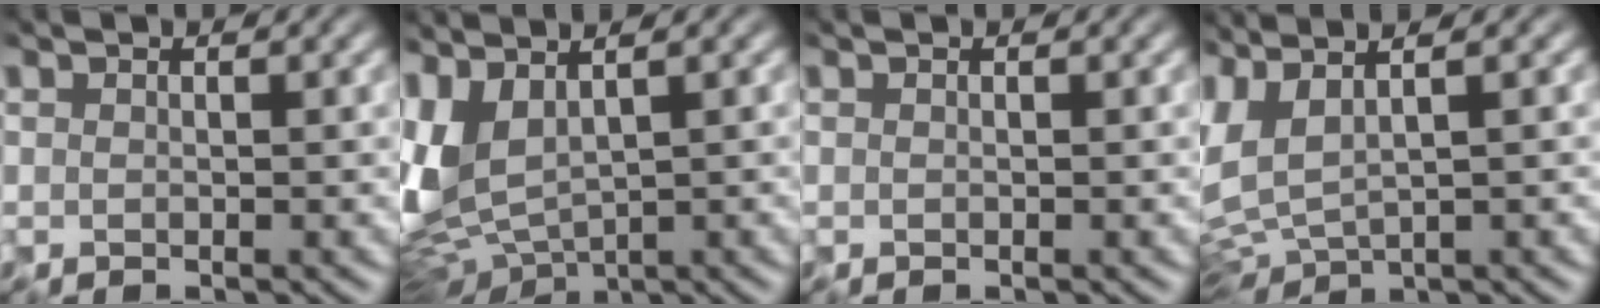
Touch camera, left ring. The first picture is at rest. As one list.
[{"total": 5.4, "force": [0.7, 2.7, 4.5], "torque": [-0.102, -0.006, 0.013]}, {"total": 0.0}, {"total": 4.0, "force": [1.1, 0.9, 3.7], "torque": [-0.085, 0.008, 0.017]}]